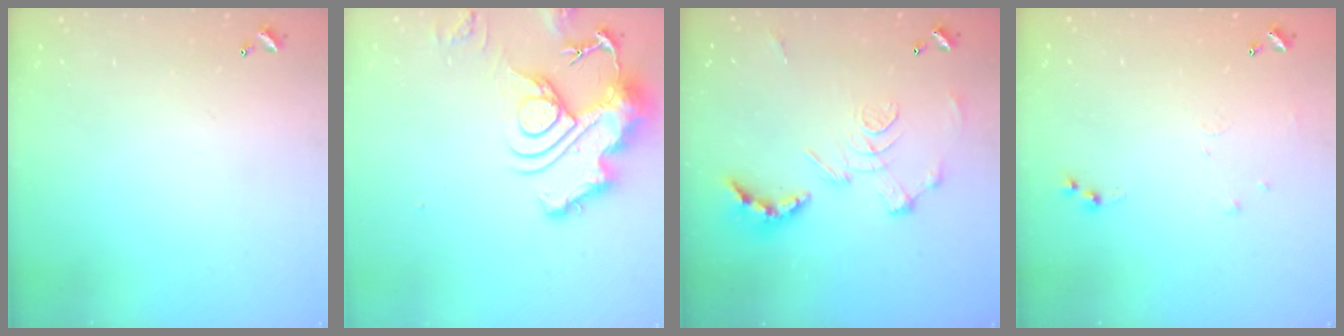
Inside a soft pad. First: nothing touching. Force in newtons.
{"total": 16.4, "press": 16.3, "slide": 1.5}
{"total": 2.9, "press": 2.3, "slide": 1.7}
{"total": 5.1, "press": 5.1, "slide": 0.6}